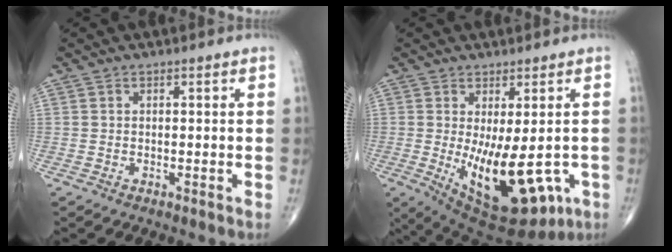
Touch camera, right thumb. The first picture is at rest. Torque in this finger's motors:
{"motor_torque": [0.40, 1.94, 0.09, -0.11, 0.11]}